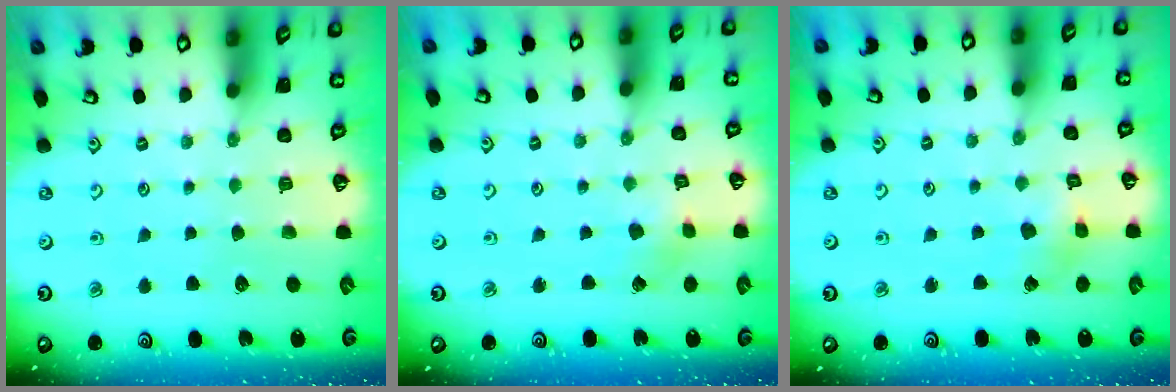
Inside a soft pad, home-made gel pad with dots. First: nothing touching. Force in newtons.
{"total": 2.0, "press": 2.0, "slide": 0.2}
{"total": 3.1, "press": 3.1, "slide": 0.2}